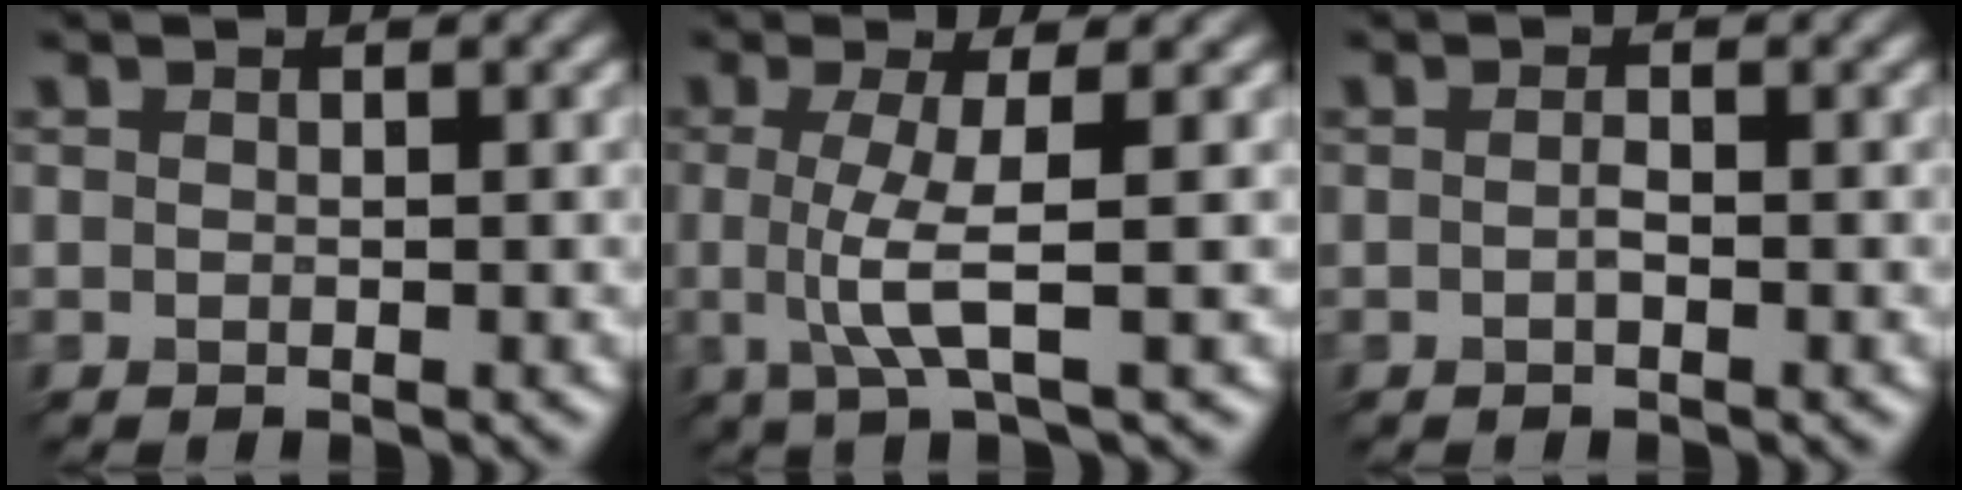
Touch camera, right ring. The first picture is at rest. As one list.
[{"total": 3.2, "force": [-0.1, 0.2, 3.2], "torque": [-0.073, 0.003, 0.008]}, {"total": 0.6, "force": [-0.3, -0.5, 0.1], "torque": [-0.010, 0.006, 0.006]}]